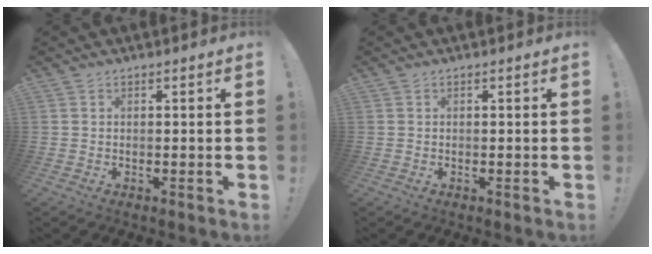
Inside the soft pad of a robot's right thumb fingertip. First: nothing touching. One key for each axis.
{"total": 0.0}